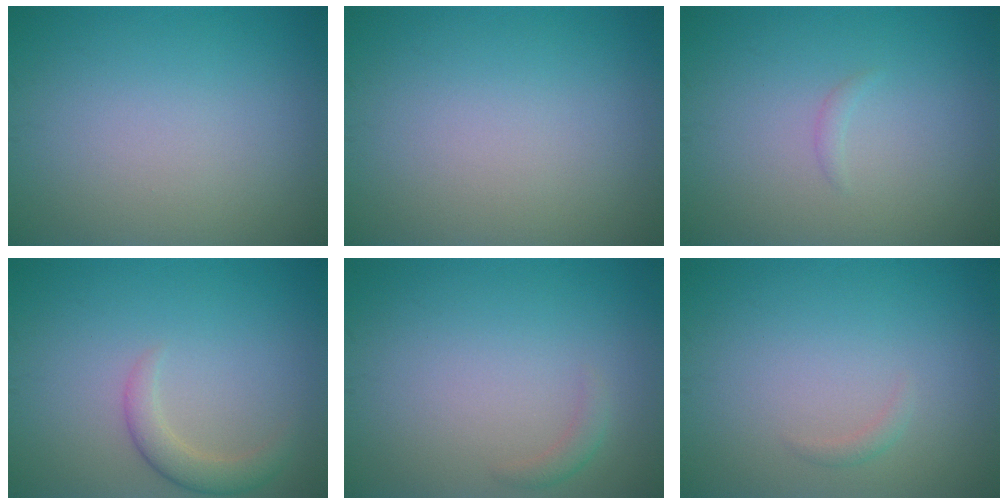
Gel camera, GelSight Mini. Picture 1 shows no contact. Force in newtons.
{"total": 0.0}
{"total": 0.5, "press": 0.5, "slide": 0.1}
{"total": 2.4, "press": 2.4, "slide": 0.3}
{"total": 1.0, "press": 1.0, "slide": 0.1}
{"total": 0.7, "press": 0.7, "slide": 0.1}